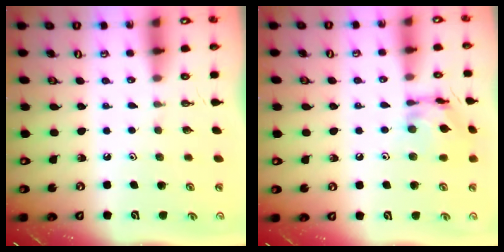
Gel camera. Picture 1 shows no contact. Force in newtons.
{"total": 13.5, "press": 13.4, "slide": 1.1}